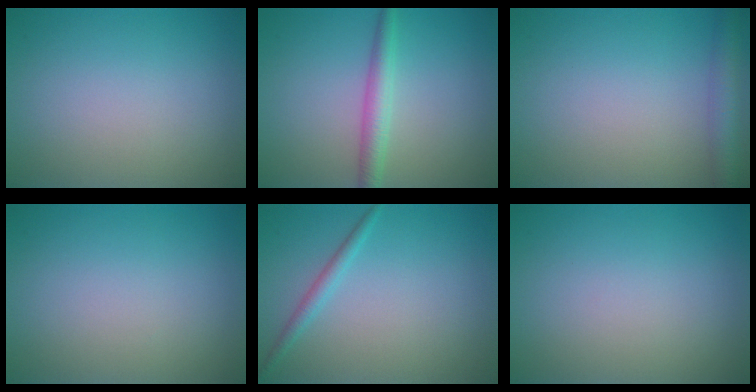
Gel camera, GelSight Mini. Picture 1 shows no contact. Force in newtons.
{"total": 2.5, "press": 2.5, "slide": 0.1}
{"total": 3.4, "press": 3.3, "slide": 0.2}
{"total": 0.0}
{"total": 1.4, "press": 1.4, "slide": 0.0}
{"total": 0.0}